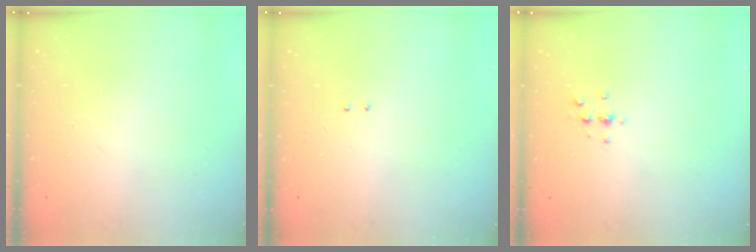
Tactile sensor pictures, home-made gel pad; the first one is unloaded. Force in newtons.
{"total": 2.0, "press": 2.0, "slide": 0.4}
{"total": 2.4, "press": 2.4, "slide": 0.3}